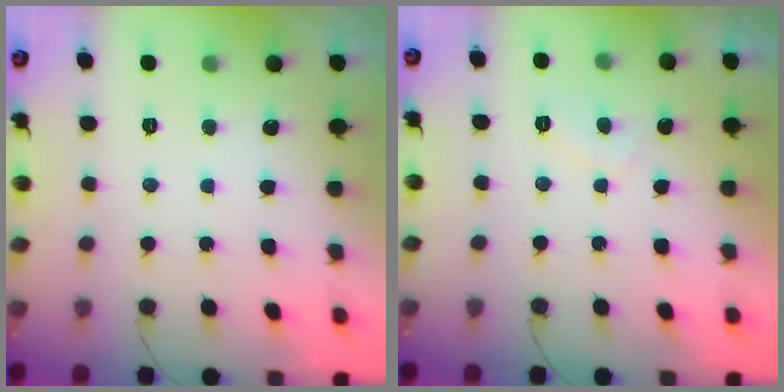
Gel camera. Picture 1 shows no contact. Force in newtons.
{"total": 2.3, "press": 2.2, "slide": 0.8}